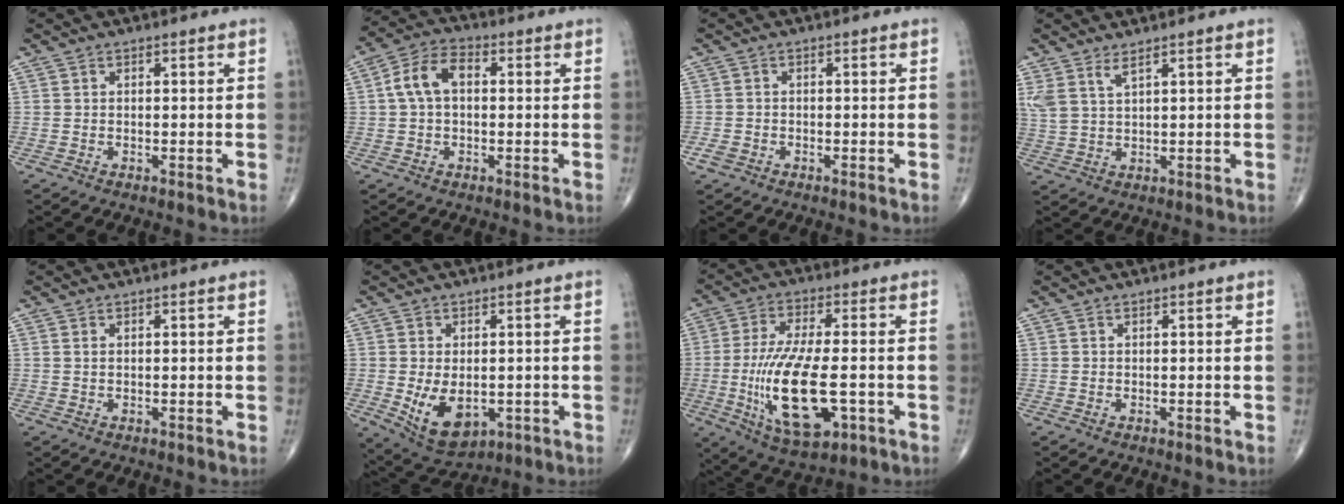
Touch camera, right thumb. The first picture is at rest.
{"total": 7.7, "force": [0.9, 4.8, 6.0], "torque": [-0.115, 0.028, 0.010]}
{"total": 1.7, "force": [-1.0, 1.1, 0.8], "torque": [-0.018, 0.001, -0.019]}
{"total": 4.2, "force": [2.8, 1.1, 3.0], "torque": [-0.072, -0.013, 0.066]}
{"total": 0.6, "force": [0.3, 0.3, 0.4], "torque": [-0.011, 0.004, 0.006]}
{"total": 9.4, "force": [-1.7, 5.8, 7.2], "torque": [-0.109, -0.011, -0.009]}
{"total": 17.3, "force": [-3.5, 6.7, 15.5], "torque": [-0.301, -0.004, -0.049]}
{"total": 0.0}